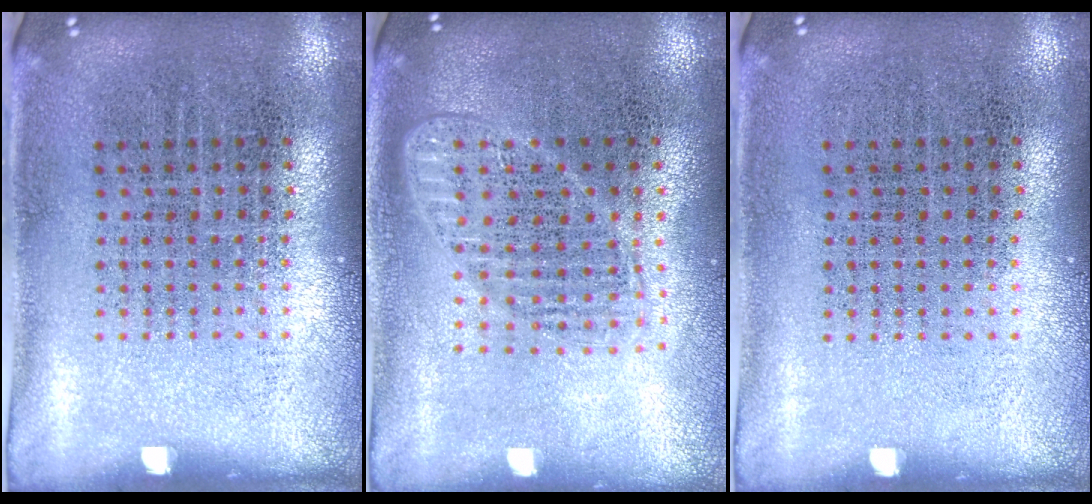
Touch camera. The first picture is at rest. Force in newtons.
{"total": 1.6, "press": 1.4, "slide": 0.8}
{"total": 0.0}